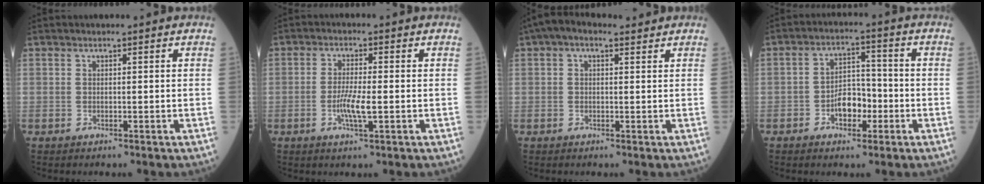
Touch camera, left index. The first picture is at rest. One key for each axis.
{"total": 4.2, "fx": -1.0, "fy": 0.5, "fz": 4.1, "tx": -0.085, "ty": -0.005, "tz": -0.020}
{"total": 3.9, "fx": 2.4, "fy": 1.9, "fz": 2.5, "tx": -0.056, "ty": 0.033, "tz": 0.039}
{"total": 5.7, "fx": -2.1, "fy": 3.3, "fz": 4.1, "tx": -0.073, "ty": 0.016, "tz": -0.038}